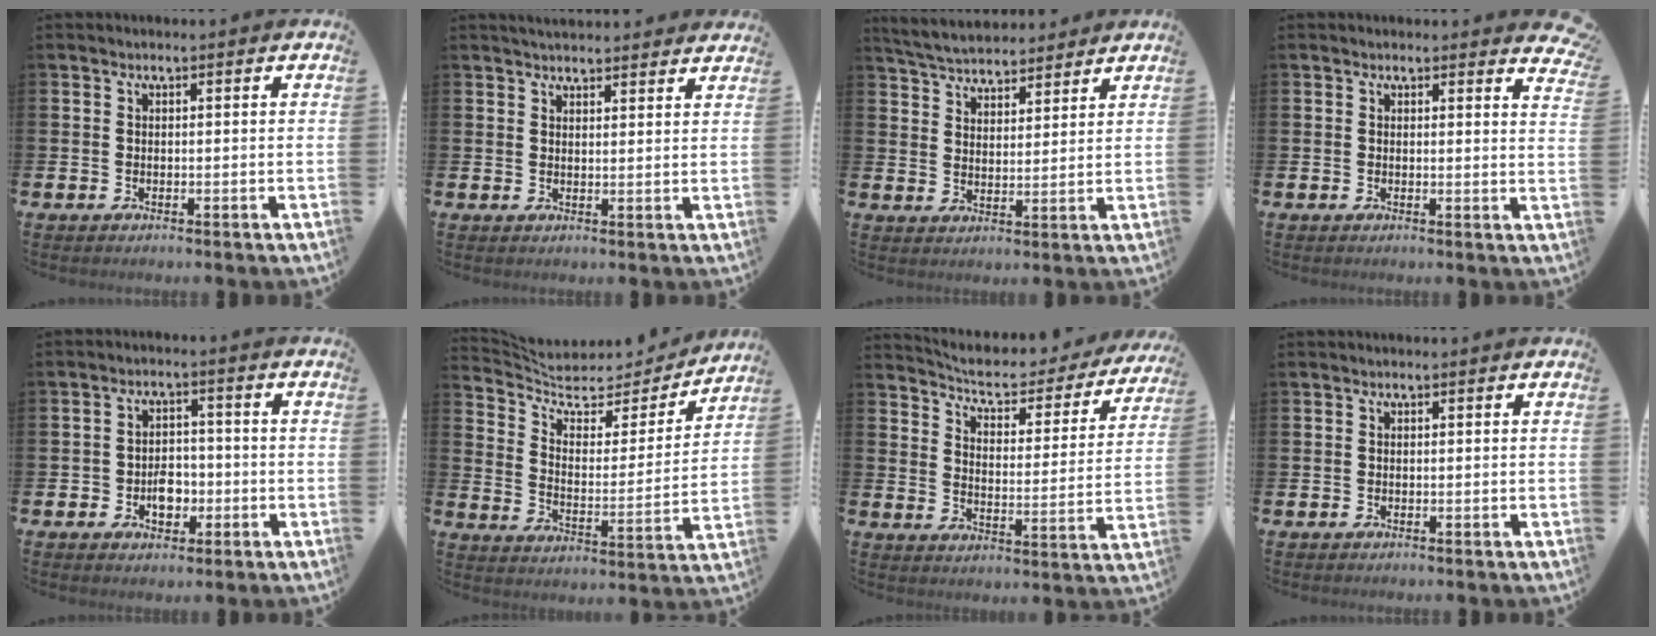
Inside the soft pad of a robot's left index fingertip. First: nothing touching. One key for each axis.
{"total": 3.3, "fx": 3.2, "fy": 0.4, "fz": 0.2, "tx": -0.001, "ty": -0.018, "tz": 0.057}
{"total": 5.2, "fx": 5.1, "fy": 1.1, "fz": 0.4, "tx": -0.032, "ty": -0.026, "tz": 0.092}
{"total": 2.1, "fx": 2.0, "fy": 0.4, "fz": 0.0, "tx": 0.012, "ty": -0.015, "tz": 0.033}
{"total": 3.7, "fx": -1.3, "fy": 2.8, "fz": 2.1, "tx": -0.035, "ty": 0.003, "tz": -0.029}
{"total": 6.9, "fx": 5.9, "fy": 2.9, "fz": 2.1, "tx": -0.073, "ty": -0.049, "tz": 0.095}
{"total": 5.8, "fx": 5.4, "fy": 1.3, "fz": 1.6, "tx": -0.058, "ty": -0.044, "tz": 0.086}
{"total": 0.0}